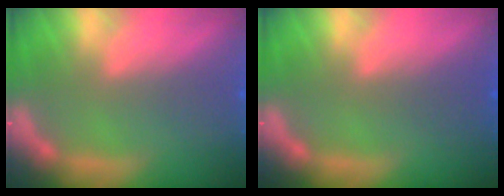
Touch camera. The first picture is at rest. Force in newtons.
{"total": 1.5}